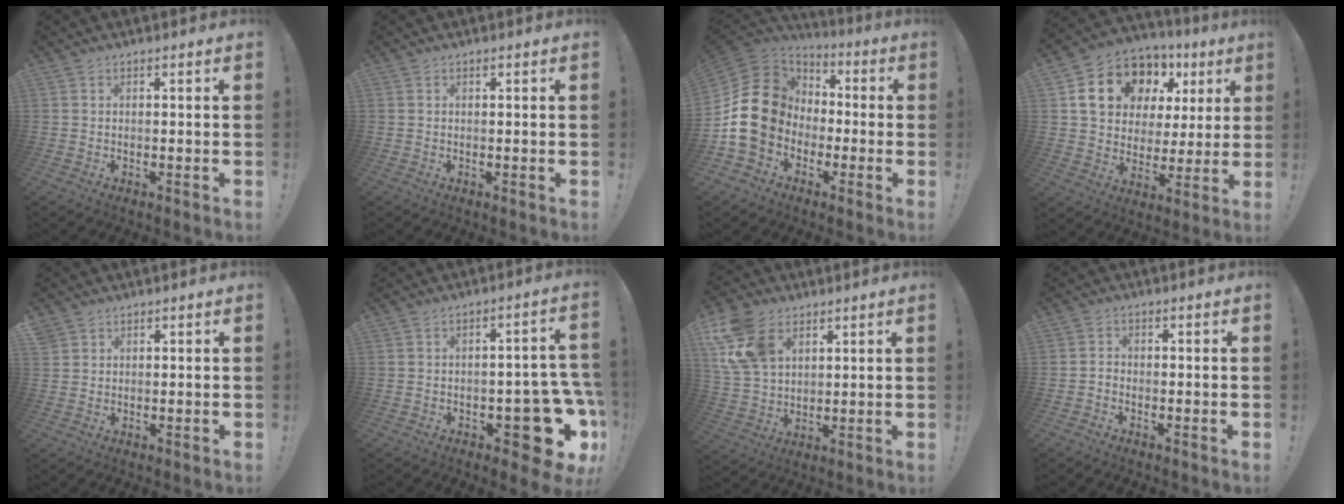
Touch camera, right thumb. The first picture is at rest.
{"total": 0.0}
{"total": 19.5, "force": [-0.8, 16.5, 10.3], "torque": [-0.172, 0.018, 0.014]}
{"total": 15.8, "force": [7.6, 11.5, 7.8], "torque": [-0.126, -0.036, 0.156]}
{"total": 1.9, "force": [1.5, 1.1, 0.0], "torque": [-0.003, -0.006, 0.029]}
{"total": 15.3, "force": [-6.1, 7.2, 12.0], "torque": [-0.115, 0.040, -0.085]}
{"total": 15.4, "force": [7.0, 10.7, 8.7], "torque": [-0.179, -0.024, 0.140]}
{"total": 1.7, "force": [-1.2, 1.0, 0.6], "torque": [-0.014, 0.010, -0.020]}